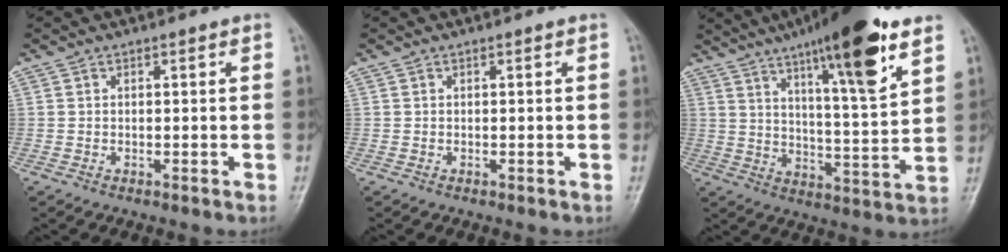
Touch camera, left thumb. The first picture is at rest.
{"total": 0.0}
{"total": 19.4, "force": [11.6, 3.3, 15.1], "torque": [-0.215, -0.050, 0.182]}